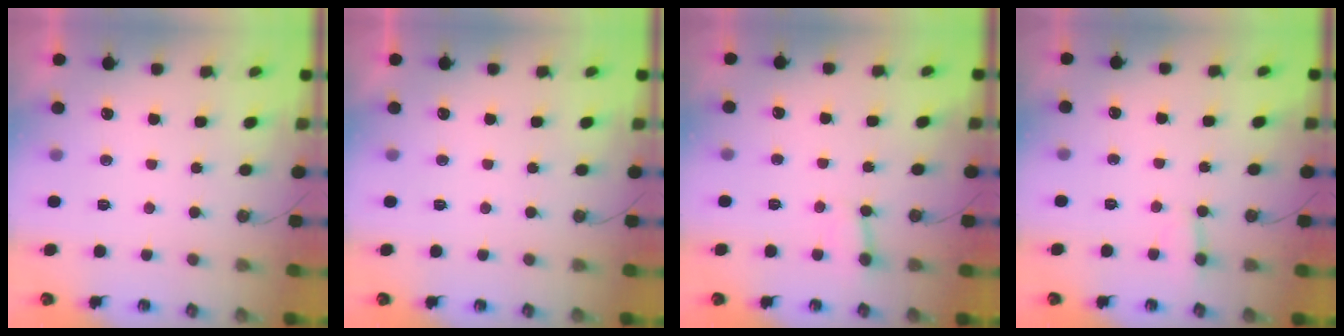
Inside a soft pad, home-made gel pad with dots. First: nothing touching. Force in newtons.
{"total": 0.0}
{"total": 3.0, "press": 2.9, "slide": 0.4}
{"total": 2.6, "press": 2.6, "slide": 0.2}